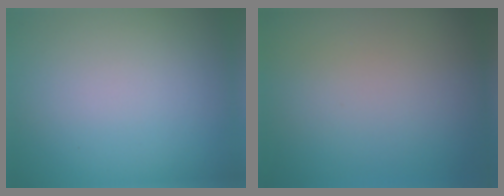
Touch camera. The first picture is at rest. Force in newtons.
{"total": 0.0}